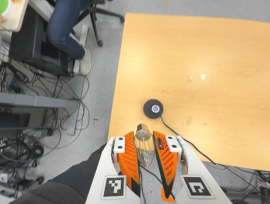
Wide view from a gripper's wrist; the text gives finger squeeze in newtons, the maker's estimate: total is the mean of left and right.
{"total": 15.4, "left": 15.8, "right": 15.0}